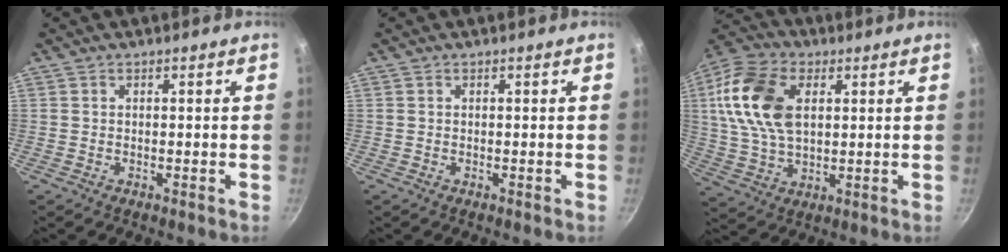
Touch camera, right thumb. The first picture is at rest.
{"total": 0.0}
{"total": 16.4, "force": [3.7, 10.4, 12.1], "torque": [-0.223, 0.003, 0.066]}